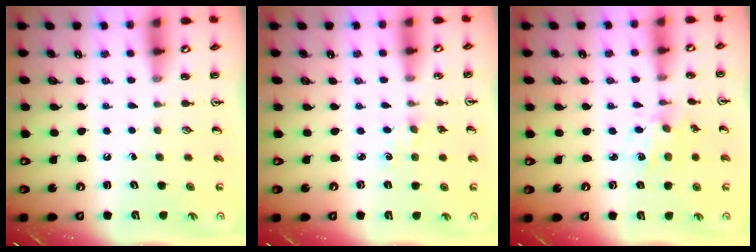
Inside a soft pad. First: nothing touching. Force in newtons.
{"total": 1.3, "press": 1.3, "slide": 0.3}
{"total": 2.3, "press": 2.2, "slide": 0.6}